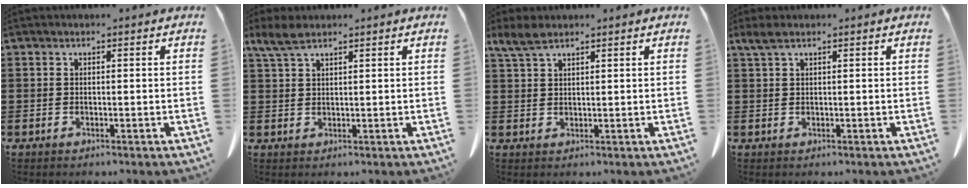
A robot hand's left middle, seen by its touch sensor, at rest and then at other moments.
{"total": 3.8, "force": [2.5, 1.2, 2.5], "torque": [-0.064, 0.002, 0.045]}
{"total": 3.5, "force": [2.4, 1.2, 2.3], "torque": [-0.059, 0.001, 0.042]}
{"total": 1.8, "force": [1.1, 0.4, 1.4], "torque": [-0.031, 0.003, 0.020]}